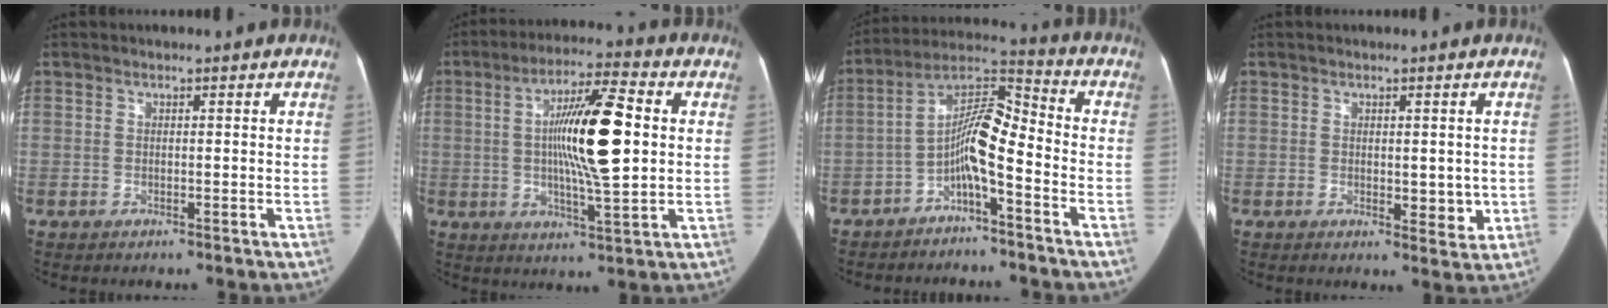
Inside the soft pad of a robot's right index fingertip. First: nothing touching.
{"total": 14.2, "force": [1.3, 1.8, 14.0], "torque": [-0.242, 0.009, 0.018]}
{"total": 8.6, "force": [-3.6, 1.7, 7.7], "torque": [-0.138, 0.037, -0.067]}
{"total": 3.7, "force": [-0.2, 1.9, 3.2], "torque": [-0.036, -0.007, 0.002]}